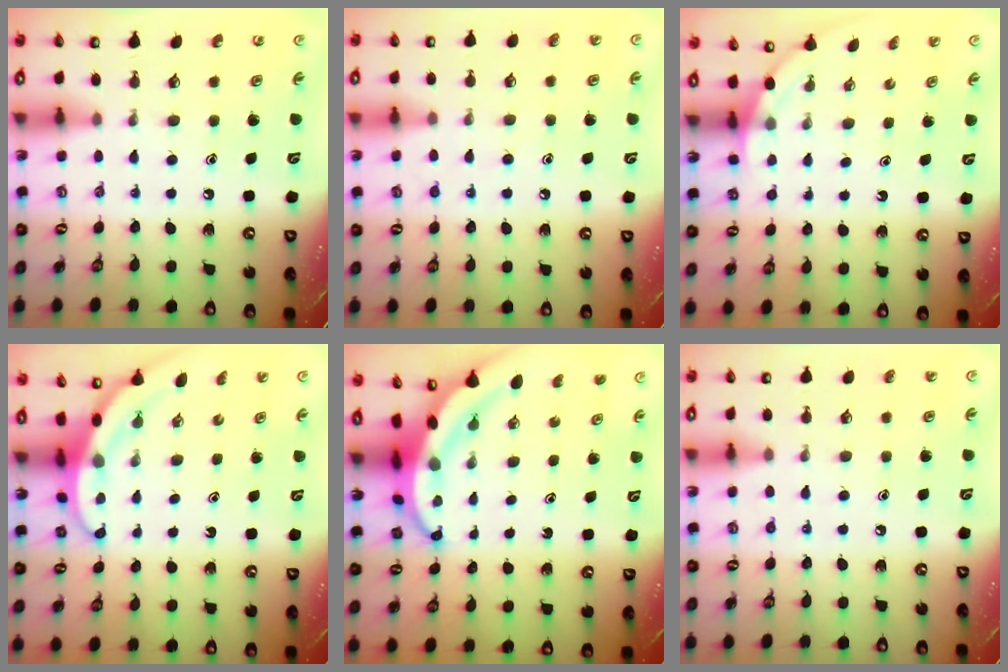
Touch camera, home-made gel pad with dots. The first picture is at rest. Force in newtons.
{"total": 6.6, "press": 6.6, "slide": 0.7}
{"total": 1.7, "press": 1.7, "slide": 0.0}
{"total": 3.2, "press": 3.2, "slide": 0.2}
{"total": 5.2, "press": 5.2, "slide": 0.6}
{"total": 2.9, "press": 2.9, "slide": 0.4}